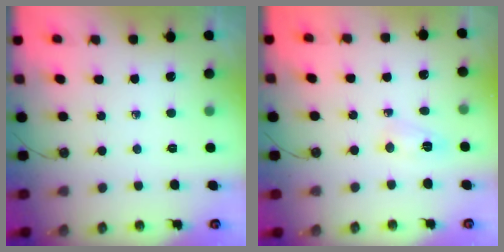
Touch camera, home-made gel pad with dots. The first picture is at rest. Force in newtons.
{"total": 4.0, "press": 3.8, "slide": 1.3}